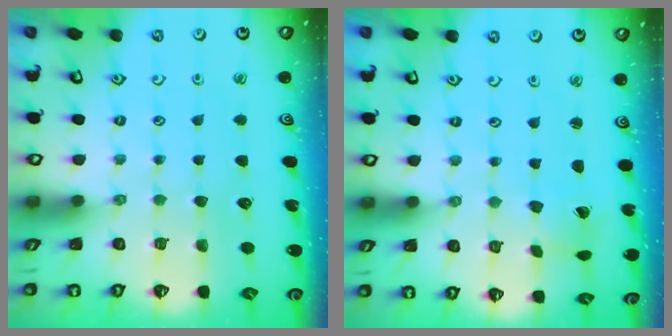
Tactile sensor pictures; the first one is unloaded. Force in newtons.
{"total": 1.2, "press": 1.2, "slide": 0.2}